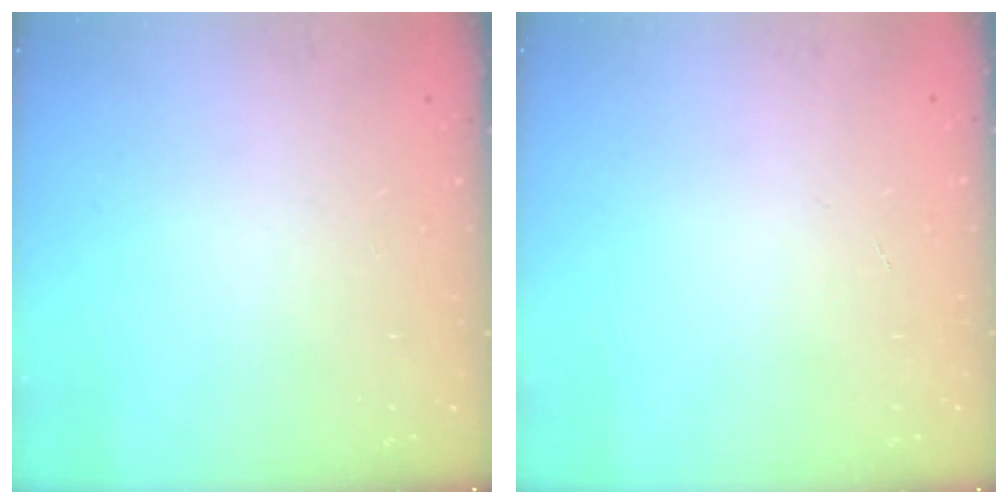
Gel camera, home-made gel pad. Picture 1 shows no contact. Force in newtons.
{"total": 0.0}